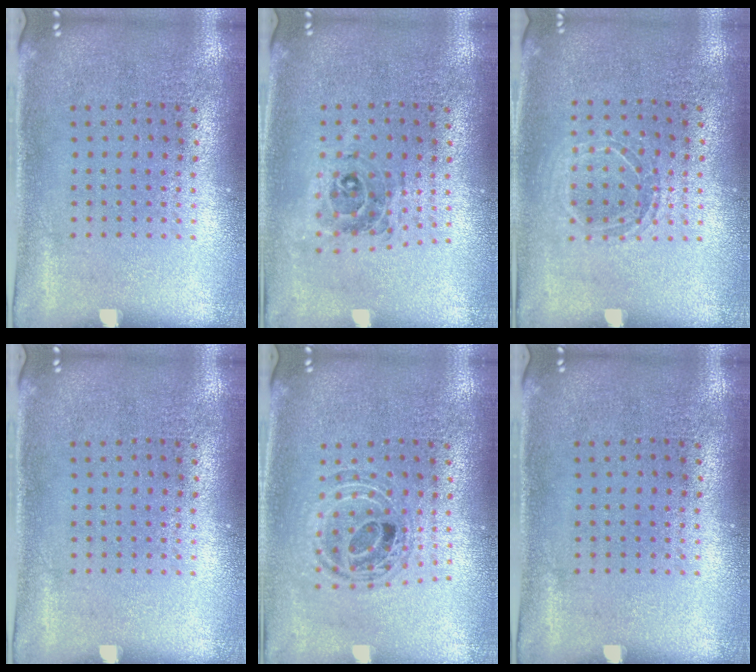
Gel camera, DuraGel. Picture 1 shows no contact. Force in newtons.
{"total": 0.6, "press": 0.6, "slide": 0.2}
{"total": 1.2, "press": 1.1, "slide": 0.4}
{"total": 0.0}
{"total": 0.8, "press": 0.8, "slide": 0.2}
{"total": 0.0}